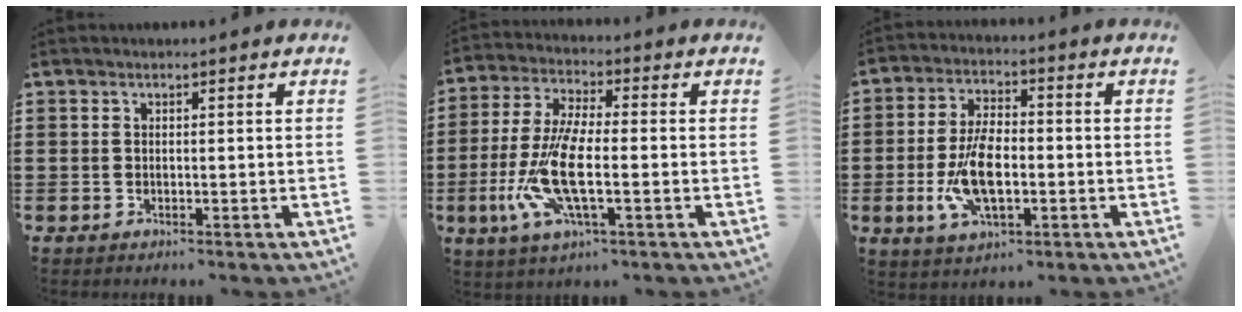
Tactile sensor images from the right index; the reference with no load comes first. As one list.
[{"total": 10.9, "force": [-2.8, 3.1, 10.0], "torque": [-0.228, -0.020, -0.055]}, {"total": 9.1, "force": [-1.9, 4.3, 7.8], "torque": [-0.174, -0.004, -0.037]}]